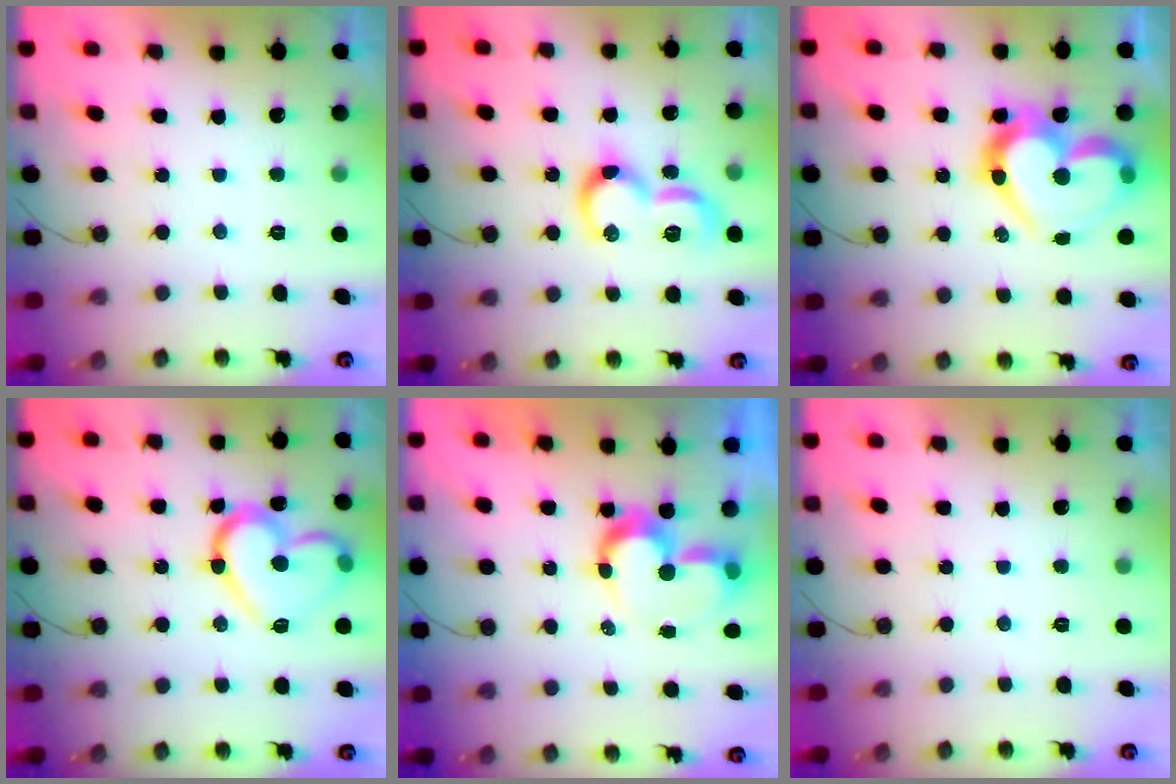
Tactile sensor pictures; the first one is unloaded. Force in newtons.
{"total": 12.4, "press": 12.4, "slide": 1.1}
{"total": 19.2, "press": 19.1, "slide": 2.1}
{"total": 16.6, "press": 16.5, "slide": 1.3}
{"total": 9.8, "press": 9.8, "slide": 0.6}
{"total": 0.0}